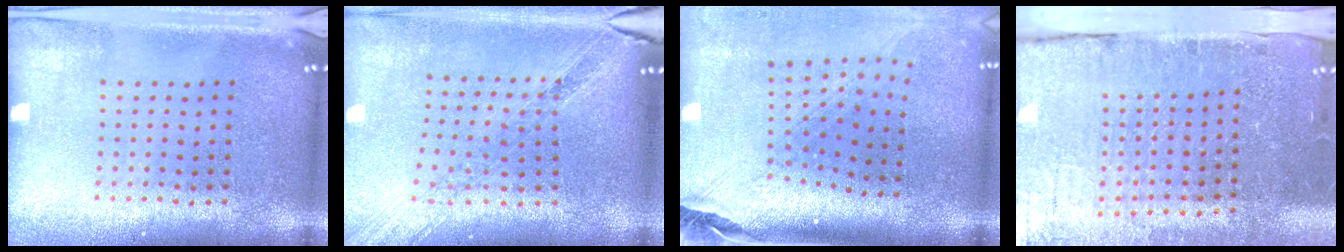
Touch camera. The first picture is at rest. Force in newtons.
{"total": 1.1, "press": 1.1, "slide": 0.2}
{"total": 2.5, "press": 1.7, "slide": 1.8}
{"total": 4.3, "press": 4.1, "slide": 1.2}